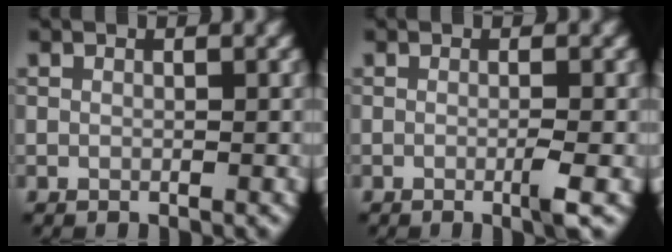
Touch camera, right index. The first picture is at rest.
{"total": 1.7, "force": [-0.5, 0.2, 1.6], "torque": [-0.026, -0.002, -0.013]}